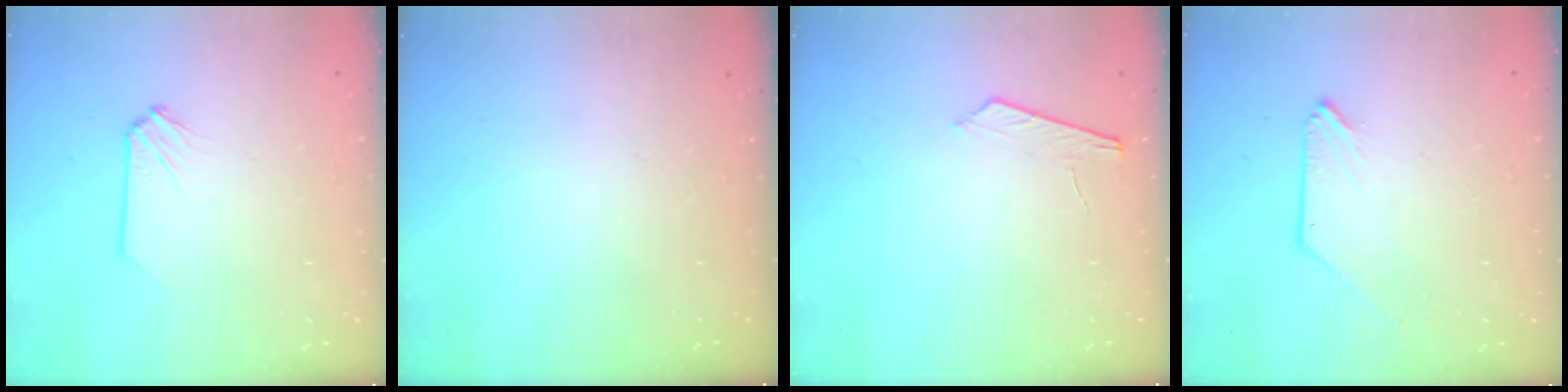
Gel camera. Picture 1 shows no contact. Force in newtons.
{"total": 0.0}
{"total": 4.8, "press": 4.8, "slide": 0.5}
{"total": 0.0}